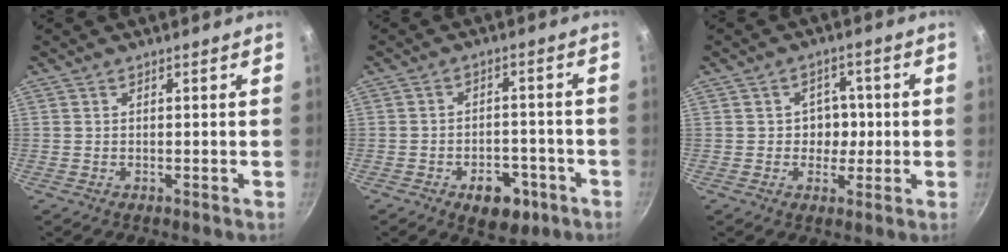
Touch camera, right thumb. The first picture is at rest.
{"total": 8.7, "force": [-5.4, 5.2, 4.4], "torque": [-0.034, 0.051, -0.076]}
{"total": 5.3, "force": [-0.1, 4.4, 3.0], "torque": [0.002, 0.010, -0.004]}